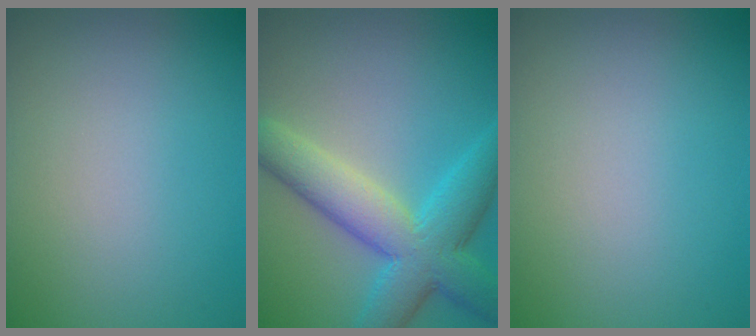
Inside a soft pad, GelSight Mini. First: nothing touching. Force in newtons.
{"total": 7.9, "press": 7.9, "slide": 0.0}
{"total": 0.0}